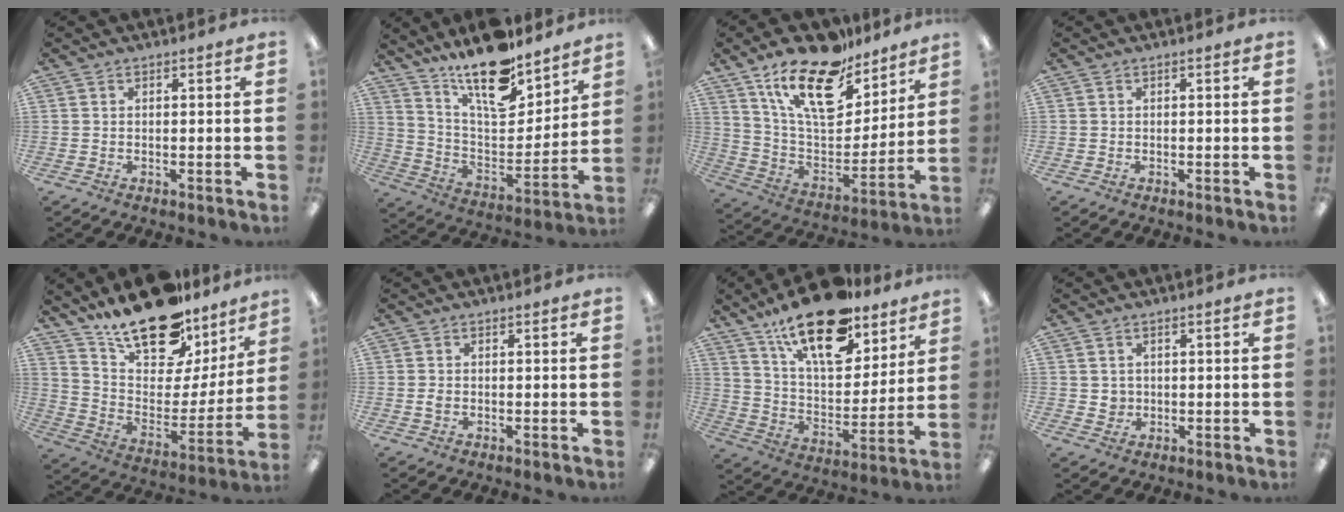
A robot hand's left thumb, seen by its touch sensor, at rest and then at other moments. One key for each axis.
{"total": 18.1, "fx": 14.6, "fy": 6.0, "fz": 9.0, "tx": -0.161, "ty": -0.102, "tz": 0.254}
{"total": 21.1, "fx": 14.6, "fy": 9.4, "fz": 12.0, "tx": -0.214, "ty": -0.089, "tz": 0.258}
{"total": 0.0}
{"total": 22.4, "fx": 17.3, "fy": 9.7, "fz": 10.3, "tx": -0.166, "ty": -0.116, "tz": 0.306}
{"total": 1.1, "fx": -0.1, "fy": 0.7, "fz": 0.8, "tx": -0.015, "ty": 0.003, "tz": -0.004}
{"total": 22.4, "fx": 15.7, "fy": 9.1, "fz": 13.0, "tx": -0.216, "ty": -0.089, "tz": 0.271}
{"total": 2.3, "fx": 0.7, "fy": 2.1, "fz": 0.3, "tx": -0.002, "ty": 0.001, "tz": 0.011}